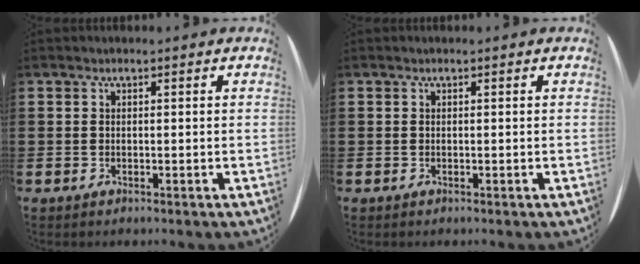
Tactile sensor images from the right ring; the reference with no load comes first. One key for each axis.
{"total": 0.0}